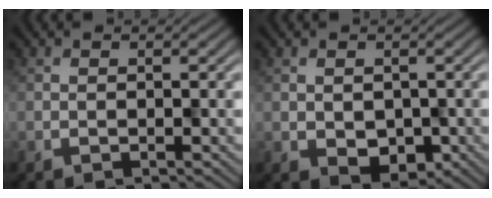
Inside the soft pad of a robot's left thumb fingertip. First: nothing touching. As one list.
[{"total": 3.0, "force": [-0.1, 2.6, 1.3], "torque": [-0.017, -0.015, 0.004]}]